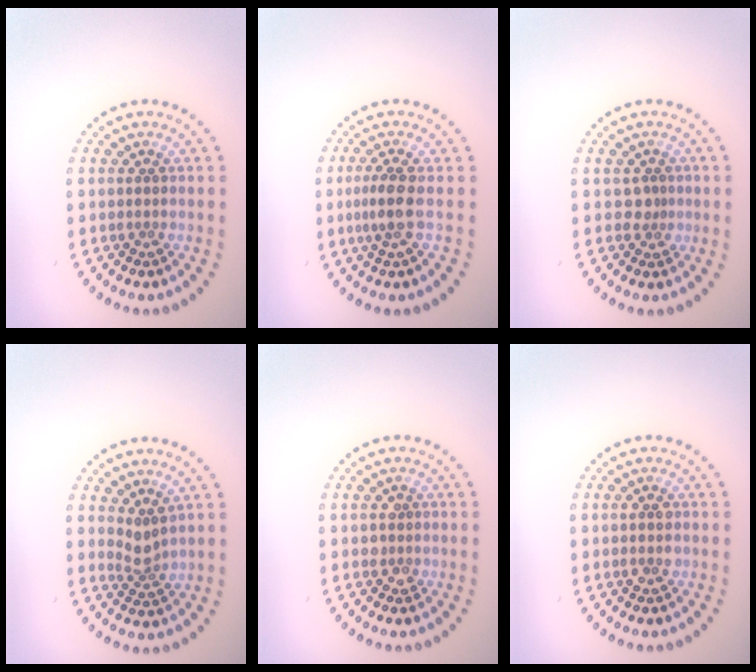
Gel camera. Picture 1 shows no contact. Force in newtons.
{"total": 2.2, "press": 1.8, "slide": 1.3}
{"total": 1.4, "press": 1.1, "slide": 0.9}
{"total": 2.0, "press": 1.4, "slide": 1.4}
{"total": 1.1, "press": 1.0, "slide": 0.4}
{"total": 1.2, "press": 1.2, "slide": 0.1}